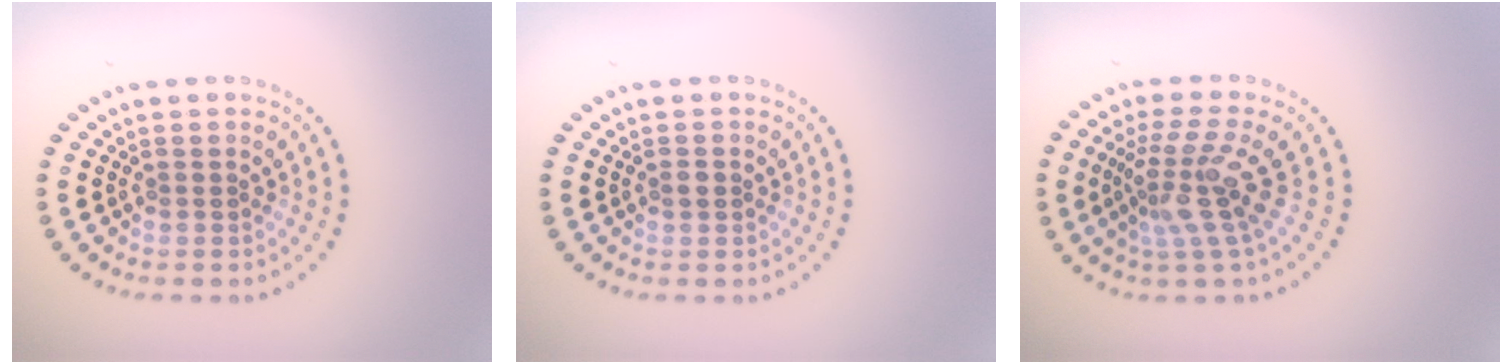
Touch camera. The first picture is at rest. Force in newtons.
{"total": 0.9, "press": 0.9, "slide": 0.0}
{"total": 4.5, "press": 3.2, "slide": 3.1}